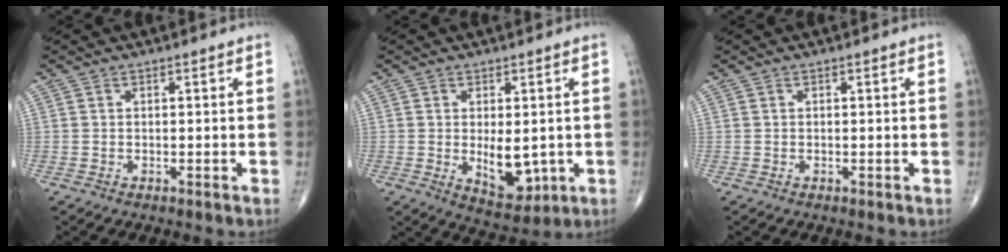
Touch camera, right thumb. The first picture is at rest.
{"total": 7.7, "force": [-0.7, 4.1, 6.5], "torque": [-0.070, -0.017, 0.006]}
{"total": 0.0}